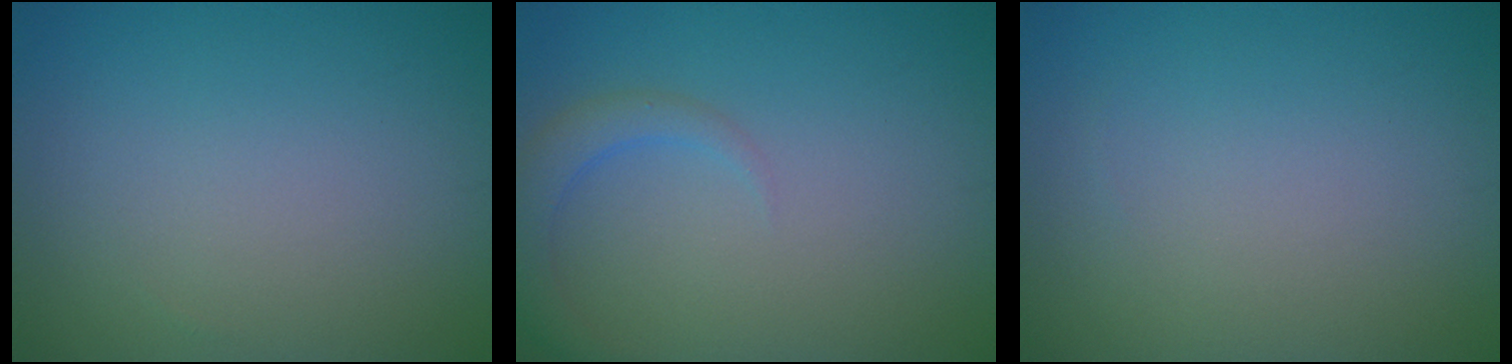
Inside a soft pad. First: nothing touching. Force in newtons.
{"total": 2.4, "press": 2.4, "slide": 0.2}
{"total": 0.0}